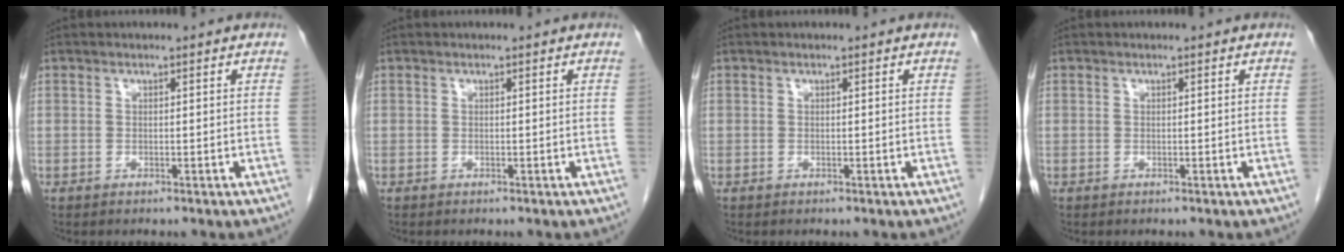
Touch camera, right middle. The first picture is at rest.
{"total": 0.0}
{"total": 0.0}
{"total": 0.0}